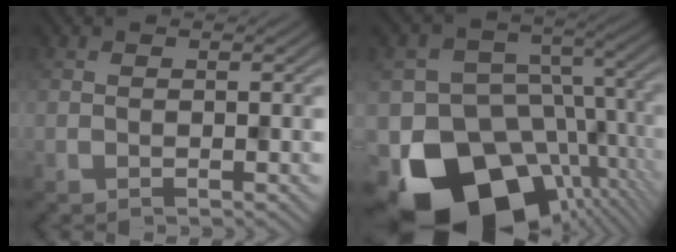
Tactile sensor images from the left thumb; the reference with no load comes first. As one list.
[{"total": 19.7, "force": [-10.2, 13.7, 9.9], "torque": [-0.173, -0.035, -0.141]}]